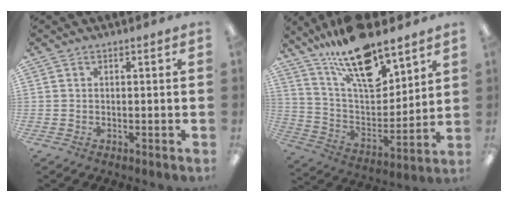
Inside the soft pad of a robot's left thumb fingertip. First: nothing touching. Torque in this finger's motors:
{"motor_torque": [0.60, 0.66, 1.42, -1.35, 0.14]}